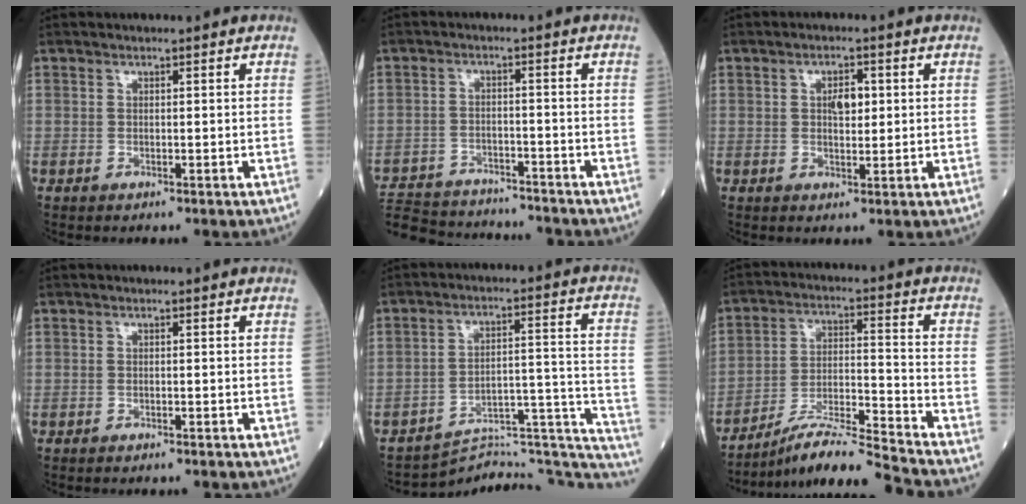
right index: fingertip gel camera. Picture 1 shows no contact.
{"total": 15.5, "force": [-14.4, 3.5, 4.2], "torque": [-0.093, 0.006, -0.212]}
{"total": 3.3, "force": [0.7, 1.5, 2.8], "torque": [-0.044, 0.002, 0.010]}
{"total": 1.9, "force": [-1.8, 0.1, 0.5], "torque": [-0.006, -0.002, -0.023]}
{"total": 20.3, "force": [-19.7, 3.5, 3.6], "torque": [0.005, 0.067, -0.255]}
{"total": 11.8, "force": [-10.9, -2.1, 4.0], "torque": [-0.067, 0.008, -0.195]}